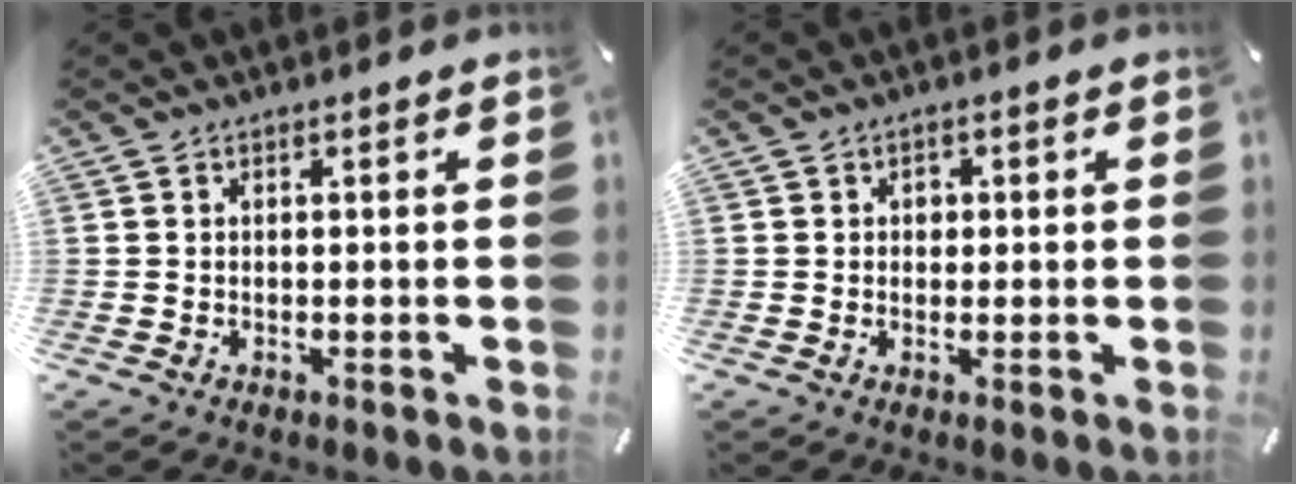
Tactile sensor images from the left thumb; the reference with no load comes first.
{"total": 1.7, "force": [0.1, 1.5, 0.8], "torque": [-0.001, 0.000, -0.004]}